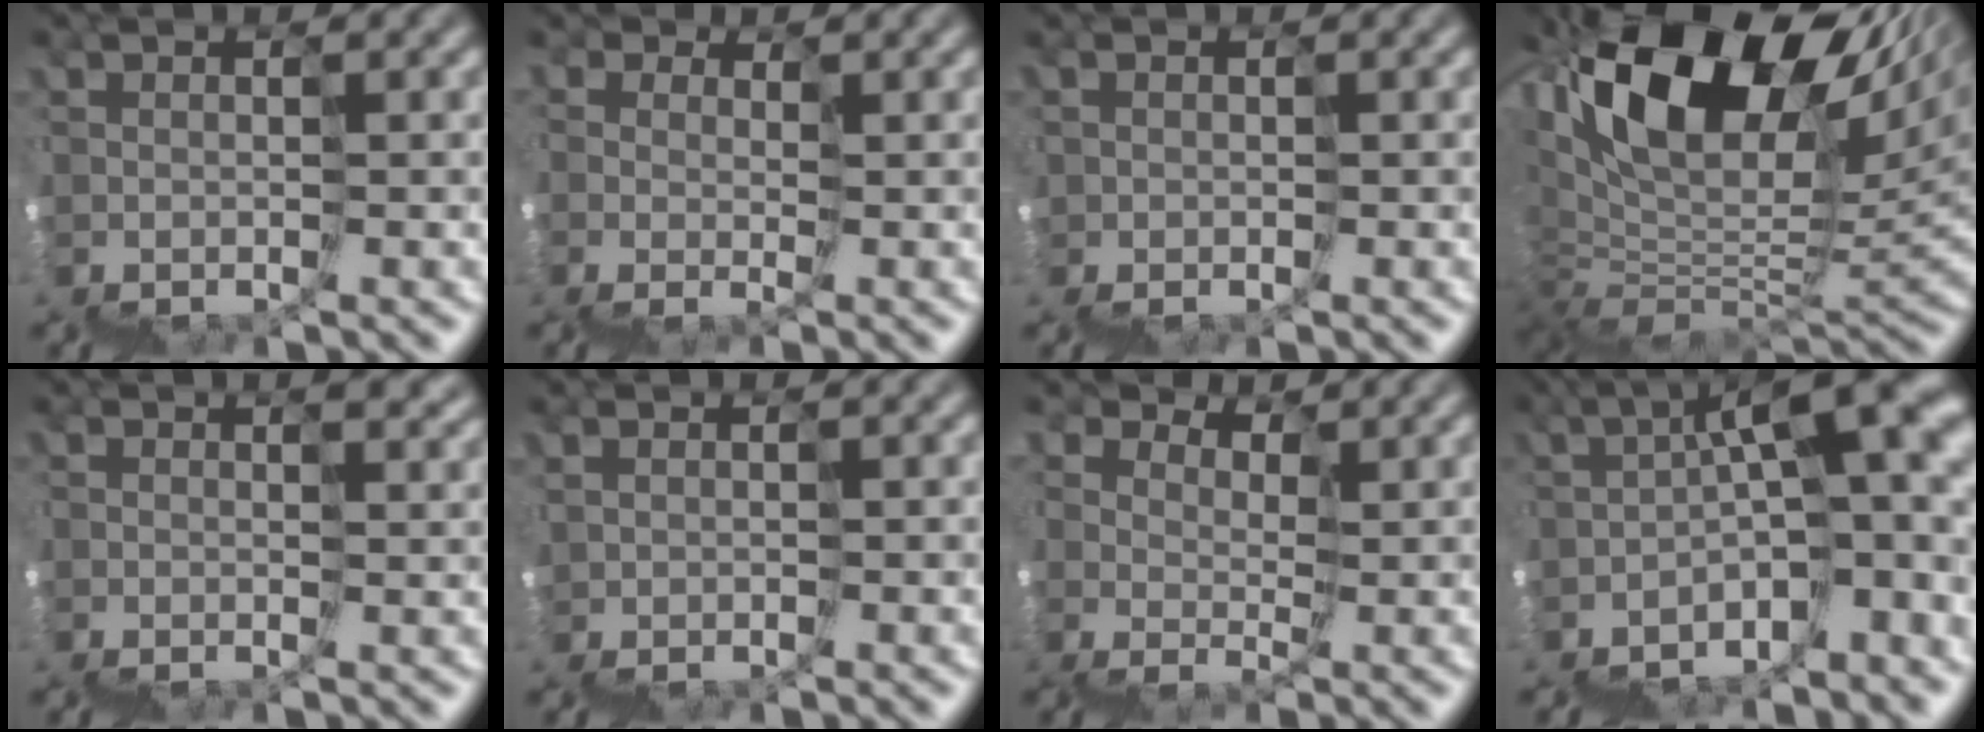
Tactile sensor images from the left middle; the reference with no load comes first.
{"total": 2.2, "force": [0.1, 1.7, 1.4], "torque": [-0.022, -0.010, 0.007]}
{"total": 1.4, "force": [-0.3, 1.2, 0.5], "torque": [-0.011, -0.008, -0.002]}
{"total": 14.0, "force": [7.9, 6.5, 9.5], "torque": [-0.177, 0.046, 0.135]}
{"total": 5.4, "force": [2.4, 2.9, 3.9], "torque": [-0.053, -0.003, 0.046]}
{"total": 0.7, "force": [0.3, 0.7, 0.1], "torque": [-0.007, -0.005, 0.009]}
{"total": 3.2, "force": [3.0, 1.0, -0.2], "torque": [0.016, 0.015, 0.063]}
{"total": 11.3, "force": [-0.9, 4.4, 10.4], "torque": [-0.148, 0.013, -0.003]}